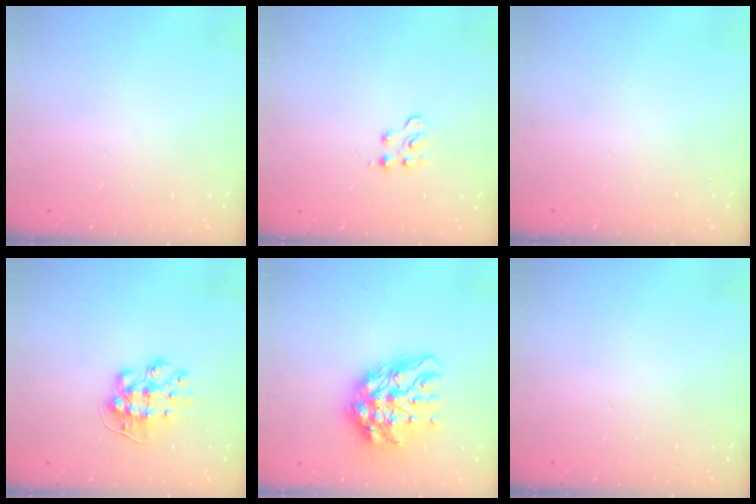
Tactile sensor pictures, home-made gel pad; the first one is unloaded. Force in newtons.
{"total": 4.0, "press": 4.0, "slide": 0.4}
{"total": 0.0}
{"total": 9.2, "press": 9.2, "slide": 0.4}
{"total": 15.3, "press": 15.2, "slide": 2.0}
{"total": 0.0}